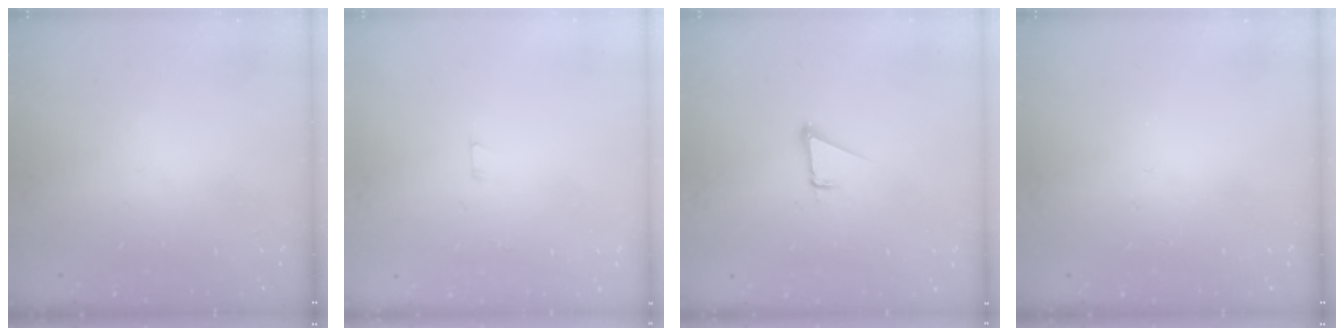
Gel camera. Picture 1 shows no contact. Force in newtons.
{"total": 1.8, "press": 1.8, "slide": 0.1}
{"total": 1.9, "press": 1.9, "slide": 0.0}
{"total": 0.0}